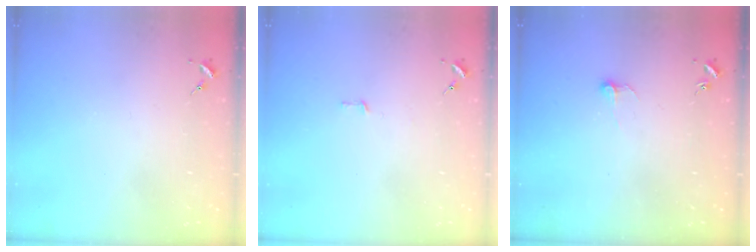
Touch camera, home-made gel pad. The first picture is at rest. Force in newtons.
{"total": 2.6, "press": 2.6, "slide": 0.2}
{"total": 4.6, "press": 4.6, "slide": 0.4}